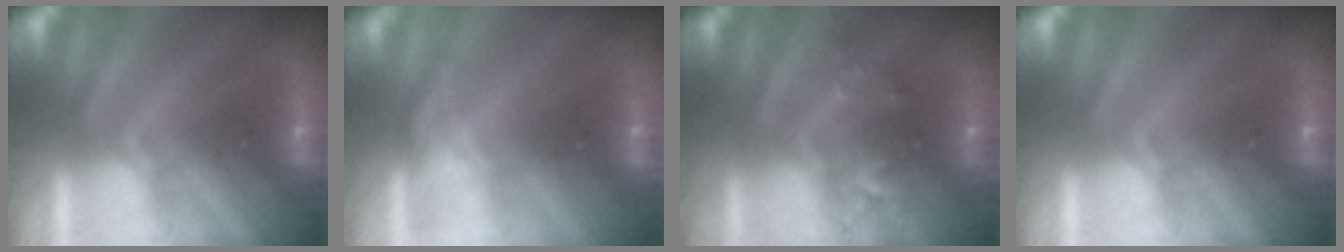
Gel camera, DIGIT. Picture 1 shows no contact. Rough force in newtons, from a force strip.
{"total": 2.4}
{"total": 2.6}
{"total": 0.0}